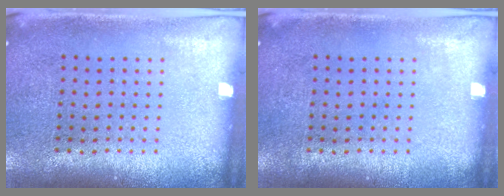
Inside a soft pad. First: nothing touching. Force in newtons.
{"total": 0.0}